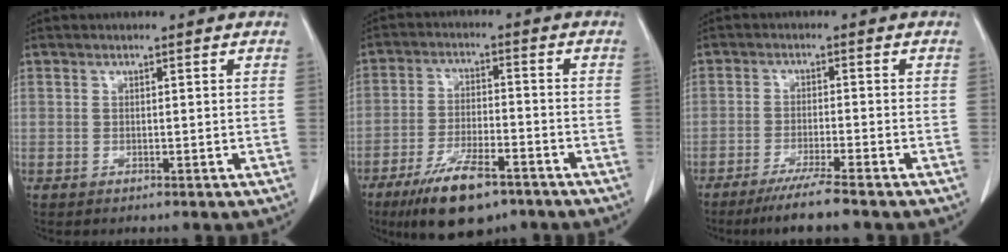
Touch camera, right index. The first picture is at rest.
{"total": 11.3, "force": [-7.5, 3.4, 7.7], "torque": [-0.141, -0.015, -0.127]}
{"total": 6.0, "force": [-4.9, -0.8, 3.5], "torque": [-0.057, -0.017, -0.085]}